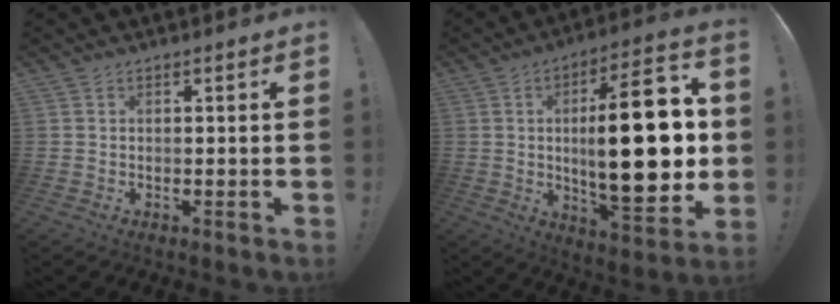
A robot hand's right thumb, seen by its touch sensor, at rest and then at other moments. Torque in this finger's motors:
{"motor_torque": [2.54, 2.47, 2.76, 0.00, 0.73]}